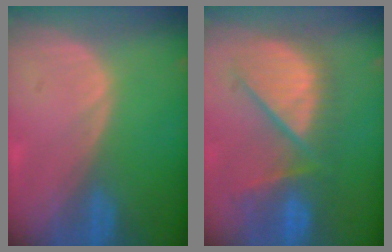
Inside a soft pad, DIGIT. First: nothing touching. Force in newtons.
{"total": 10.3, "press": 9.6, "slide": 3.7}